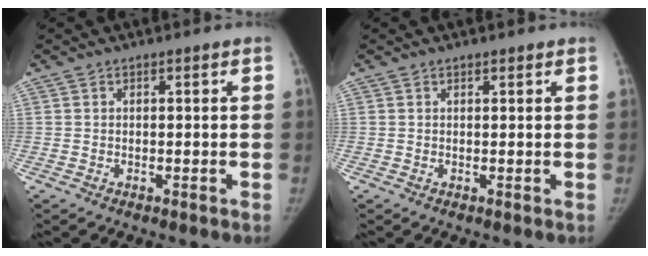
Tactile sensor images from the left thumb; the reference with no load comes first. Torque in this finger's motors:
{"motor_torque": [-0.12, -0.04, -0.08, 0.19, -0.05]}